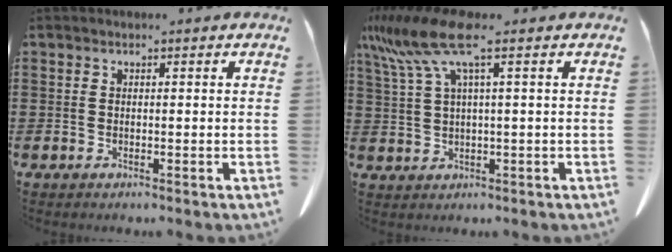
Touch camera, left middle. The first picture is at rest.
{"total": 9.4, "force": [4.3, 1.5, 8.2], "torque": [-0.202, -0.026, 0.070]}